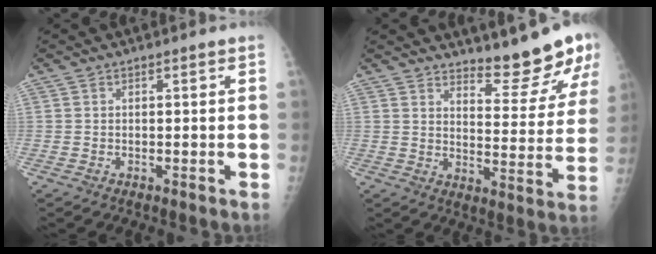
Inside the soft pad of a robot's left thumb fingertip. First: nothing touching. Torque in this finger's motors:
{"motor_torque": [0.24, 0.19, 0.17, -0.18, 0.13]}